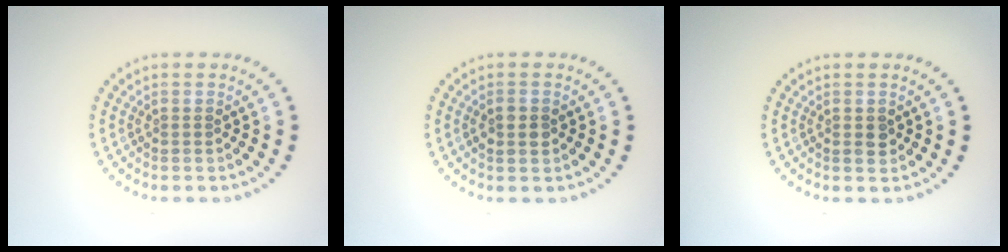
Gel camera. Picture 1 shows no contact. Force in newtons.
{"total": 1.5, "press": 1.5, "slide": 0.1}
{"total": 1.2, "press": 1.1, "slide": 0.3}